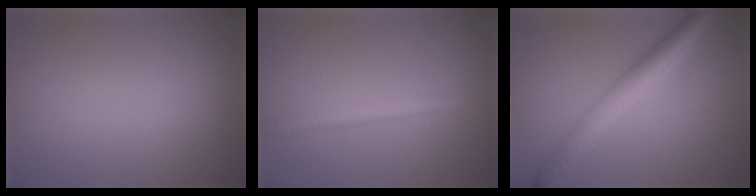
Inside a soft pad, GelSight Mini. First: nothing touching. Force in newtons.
{"total": 2.2, "press": 2.2, "slide": 0.0}
{"total": 6.1, "press": 6.1, "slide": 0.1}